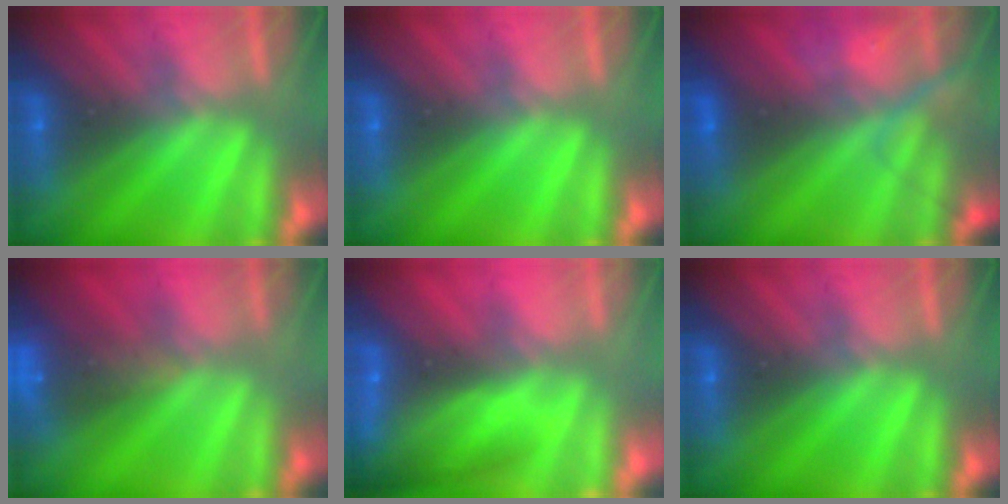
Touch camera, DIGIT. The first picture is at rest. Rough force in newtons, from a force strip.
{"total": 0.0}
{"total": 7.5}
{"total": 7.2}
{"total": 10.4}
{"total": 0.0}